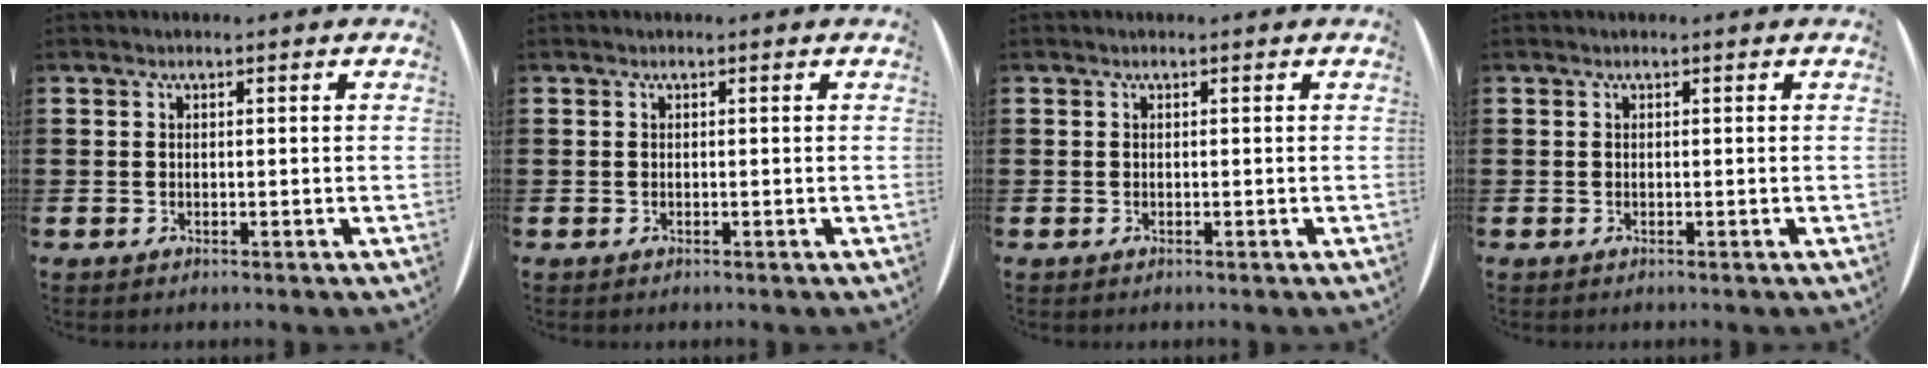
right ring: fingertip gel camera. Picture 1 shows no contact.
{"total": 0.0}
{"total": 0.0}
{"total": 0.0}